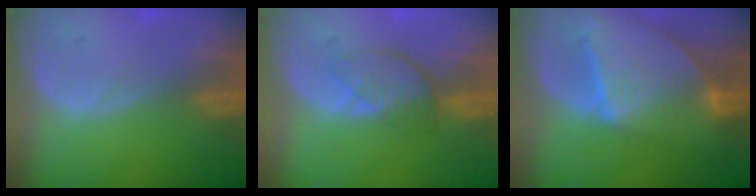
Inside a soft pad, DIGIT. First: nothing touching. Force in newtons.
{"total": 4.2, "press": 3.7, "slide": 1.9}
{"total": 9.6, "press": 8.2, "slide": 4.8}